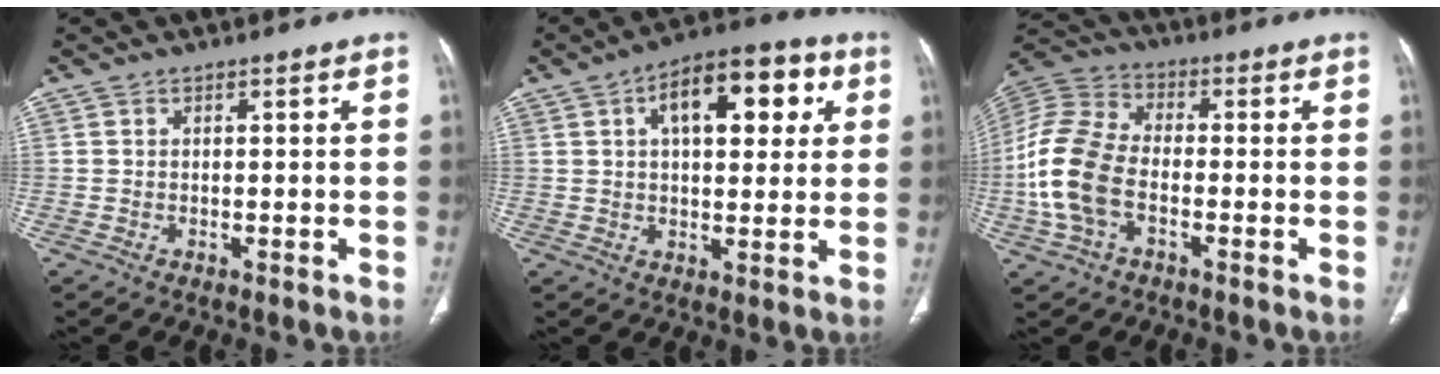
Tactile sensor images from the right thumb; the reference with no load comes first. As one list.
[{"total": 15.1, "force": [5.1, 7.5, 12.2], "torque": [-0.139, 0.015, 0.070]}, {"total": 13.9, "force": [-3.2, 8.5, 10.6], "torque": [-0.236, 0.027, -0.066]}]